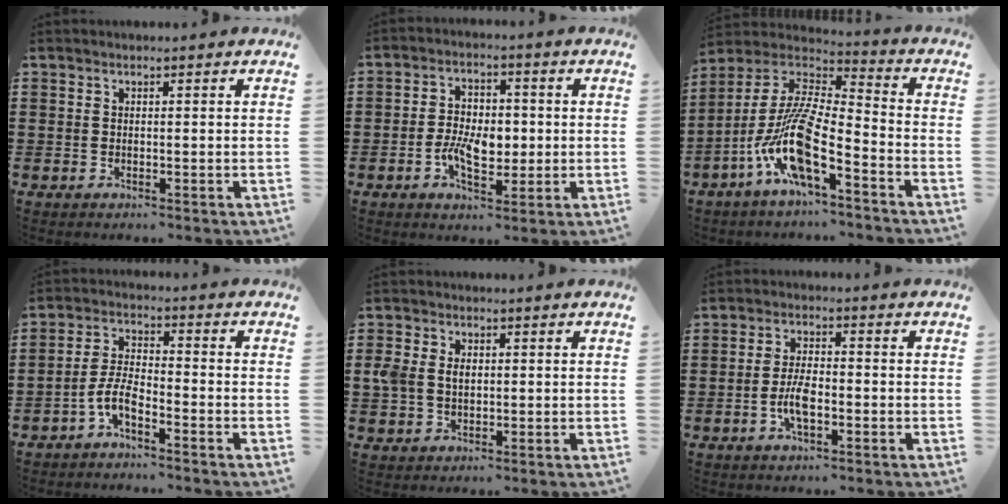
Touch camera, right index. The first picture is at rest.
{"total": 6.4, "force": [-1.2, 3.8, 5.1], "torque": [-0.096, 0.004, -0.025]}
{"total": 12.5, "force": [-6.9, 2.3, 10.1], "torque": [-0.233, -0.023, -0.146]}
{"total": 5.1, "force": [-3.3, 1.1, 3.8], "torque": [-0.095, -0.006, -0.069]}
{"total": 3.3, "force": [0.2, 2.6, 2.1], "torque": [-0.061, 0.005, -0.002]}
{"total": 4.9, "force": [-1.5, 1.8, 4.3], "torque": [-0.094, -0.002, -0.030]}